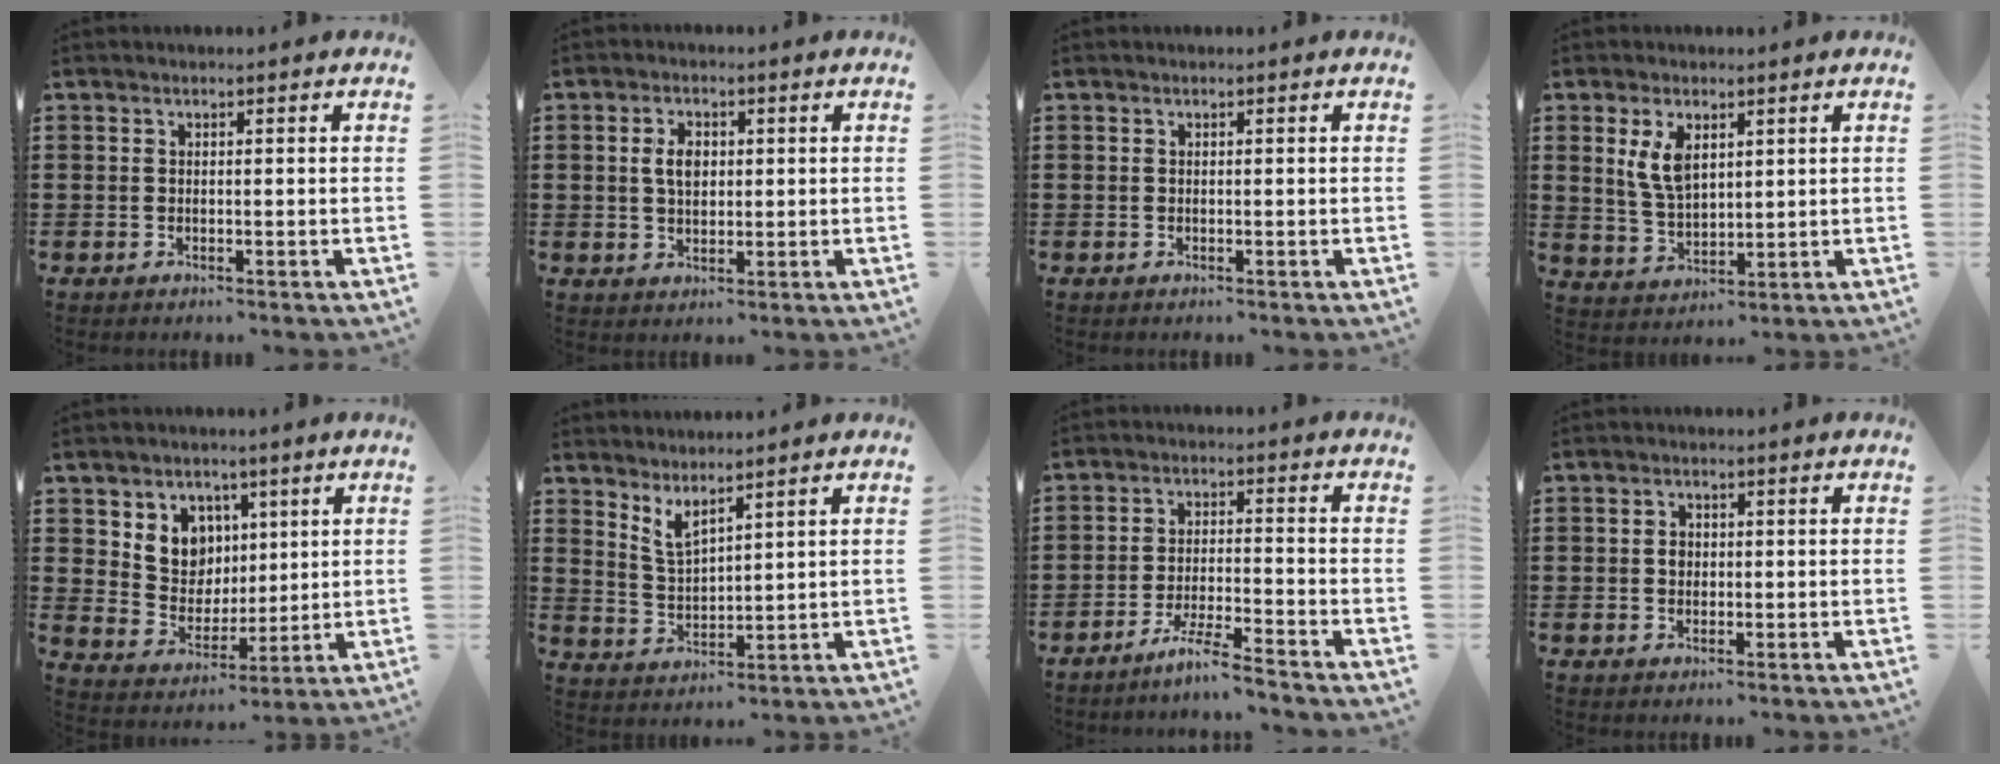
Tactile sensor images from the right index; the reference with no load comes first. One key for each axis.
{"total": 3.7, "fx": 0.6, "fy": 2.2, "fz": 3.0, "tx": -0.063, "ty": 0.012, "tz": 0.008}
{"total": 0.0}
{"total": 5.9, "fx": 2.4, "fy": 3.1, "fz": 4.4, "tx": -0.104, "ty": 0.004, "tz": 0.041}
{"total": 7.5, "fx": 3.3, "fy": 6.5, "fz": 1.8, "tx": -0.056, "ty": -0.002, "tz": 0.062}
{"total": 3.7, "fx": 3.1, "fy": 0.8, "fz": 1.8, "tx": -0.045, "ty": -0.006, "tz": 0.058}
{"total": 5.2, "fx": -4.8, "fy": -0.5, "fz": 2.1, "tx": -0.050, "ty": -0.012, "tz": -0.094}
{"total": 1.7, "fx": 0.1, "fy": 1.3, "fz": 1.0, "tx": -0.022, "ty": 0.007, "tz": 0.000}